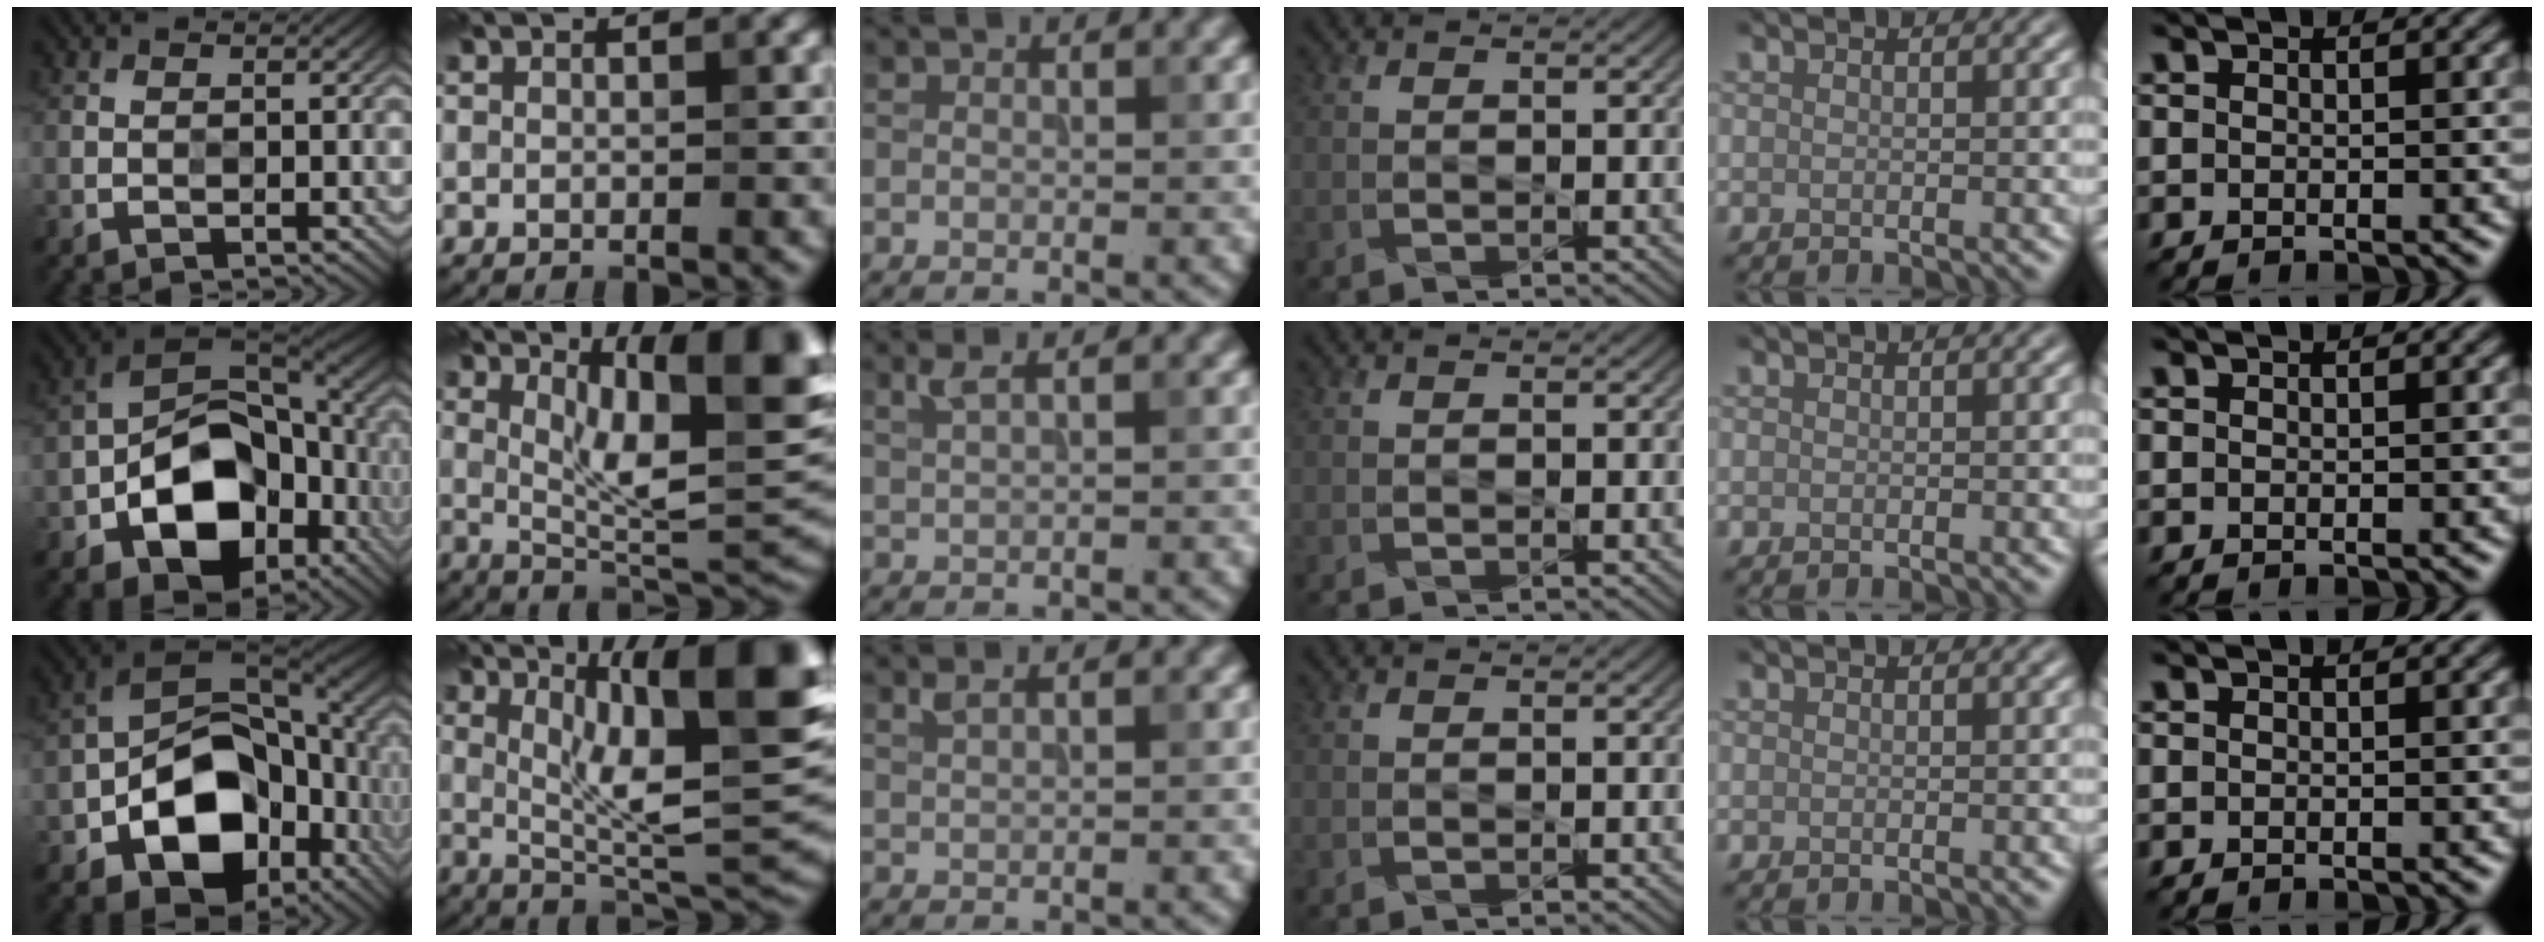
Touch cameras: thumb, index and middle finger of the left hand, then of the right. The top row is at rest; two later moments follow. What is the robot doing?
{"motion": "press", "object": "stopwatch"}